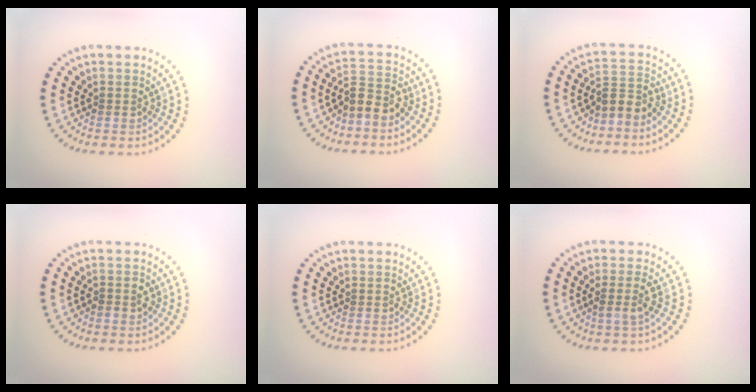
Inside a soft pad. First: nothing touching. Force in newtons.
{"total": 2.8, "press": 2.4, "slide": 1.3}
{"total": 2.6, "press": 2.0, "slide": 1.6}
{"total": 1.1, "press": 1.0, "slide": 0.4}
{"total": 0.0}
{"total": 1.3, "press": 1.2, "slide": 0.6}